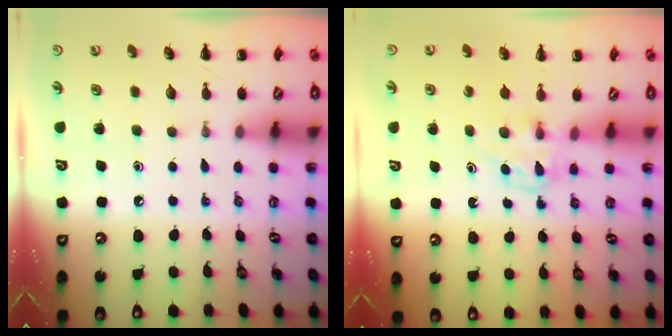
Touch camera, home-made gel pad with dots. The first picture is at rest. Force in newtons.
{"total": 4.0, "press": 3.8, "slide": 1.3}